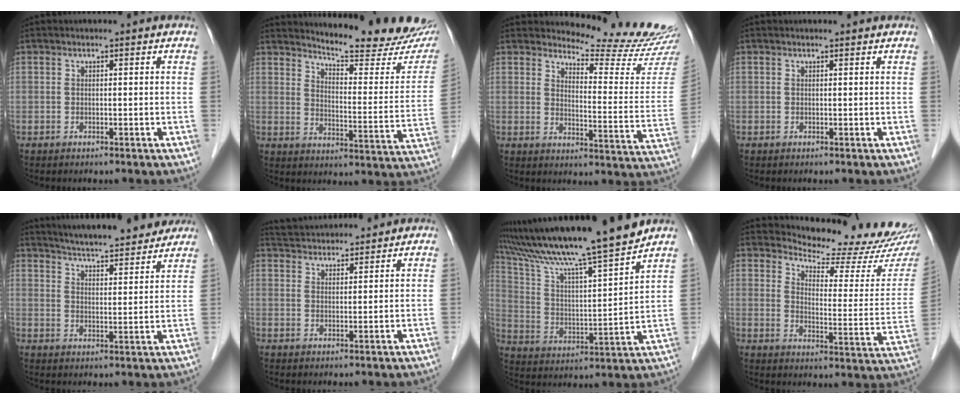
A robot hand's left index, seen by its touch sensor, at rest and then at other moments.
{"total": 19.4, "force": [17.9, 2.4, 7.2], "torque": [-0.093, -0.084, 0.215]}
{"total": 15.6, "force": [15.3, -0.9, 2.8], "torque": [-0.039, -0.126, 0.175]}
{"total": 0.8, "force": [0.8, 0.1, 0.1], "torque": [-0.009, 0.004, 0.009]}
{"total": 18.0, "force": [16.5, 2.2, 6.9], "torque": [-0.101, 0.009, 0.227]}
{"total": 8.8, "force": [8.5, 1.1, 1.8], "torque": [-0.038, 0.031, 0.134]}
{"total": 20.4, "force": [17.4, -1.0, 10.6], "torque": [-0.190, -0.007, 0.290]}
{"total": 17.3, "force": [16.6, 1.3, 4.7], "torque": [-0.065, -0.100, 0.195]}